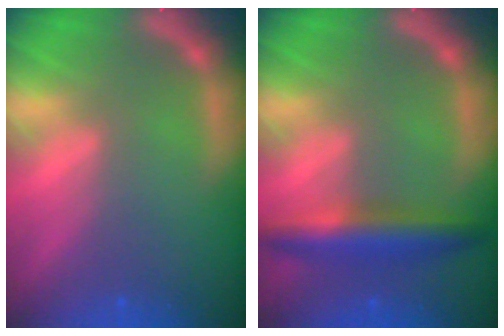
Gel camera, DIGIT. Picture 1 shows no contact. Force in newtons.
{"total": 5.0}